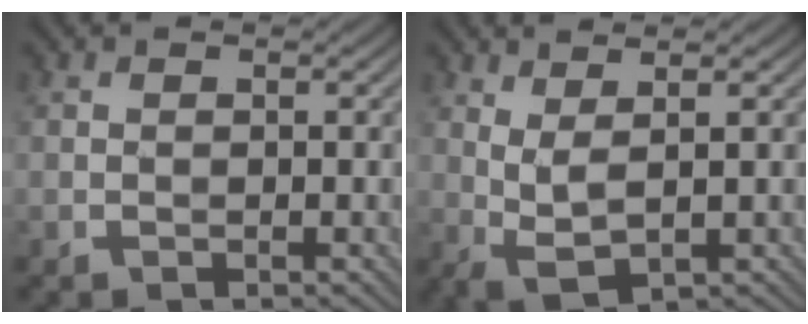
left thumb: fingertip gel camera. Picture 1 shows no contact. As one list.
[{"total": 3.3, "force": [1.3, 0.7, 2.9], "torque": [-0.077, -0.006, 0.030]}]